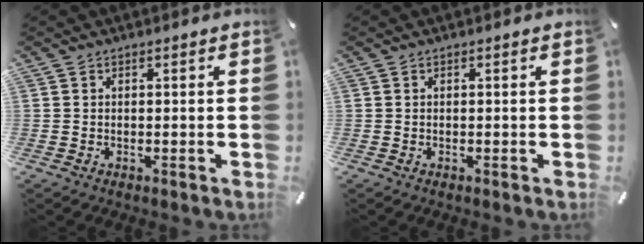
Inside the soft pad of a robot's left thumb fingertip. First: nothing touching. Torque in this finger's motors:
{"motor_torque": [0.00, 0.00, 0.00, 0.00, 0.00]}